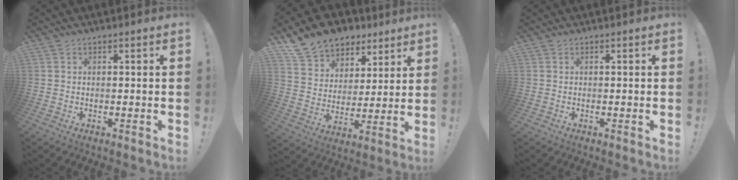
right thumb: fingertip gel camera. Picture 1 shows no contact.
{"total": 13.9, "force": [10.3, 8.7, 3.3], "torque": [-0.059, -0.075, 0.197]}
{"total": 0.0}